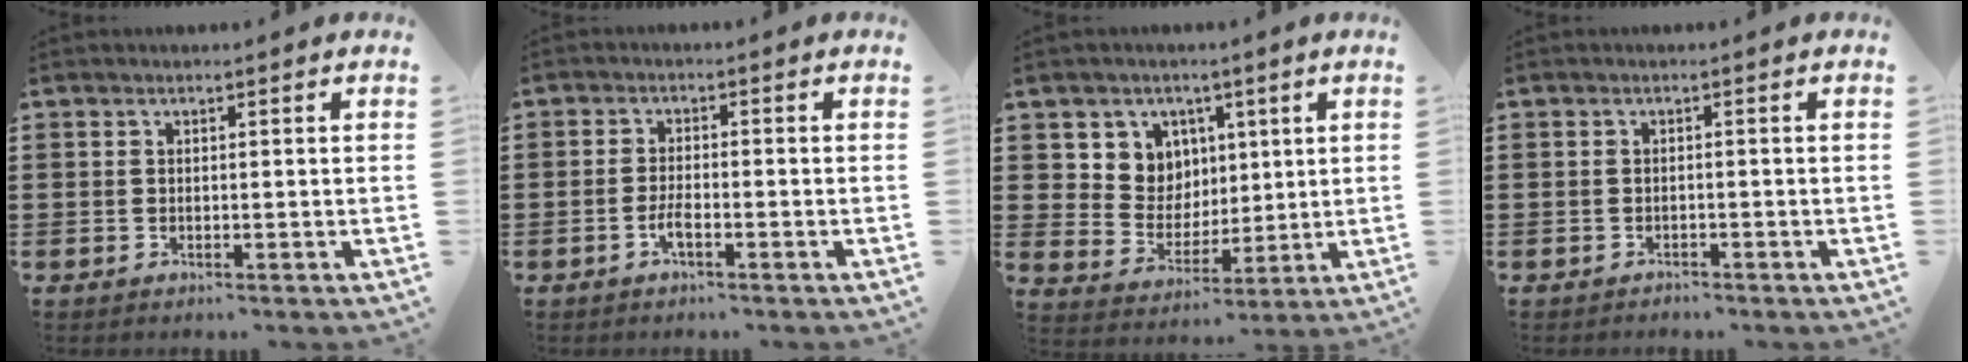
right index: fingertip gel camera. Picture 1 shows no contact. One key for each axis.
{"total": 2.5, "fx": -1.2, "fy": 0.6, "fz": 2.1, "tx": -0.044, "ty": -0.001, "tz": -0.025}
{"total": 7.2, "fx": 3.1, "fy": 6.4, "fz": 0.9, "tx": -0.049, "ty": -0.007, "tz": 0.059}
{"total": 0.9, "fx": -0.9, "fy": 0.2, "fz": 0.0, "tx": -0.004, "ty": 0.002, "tz": -0.020}